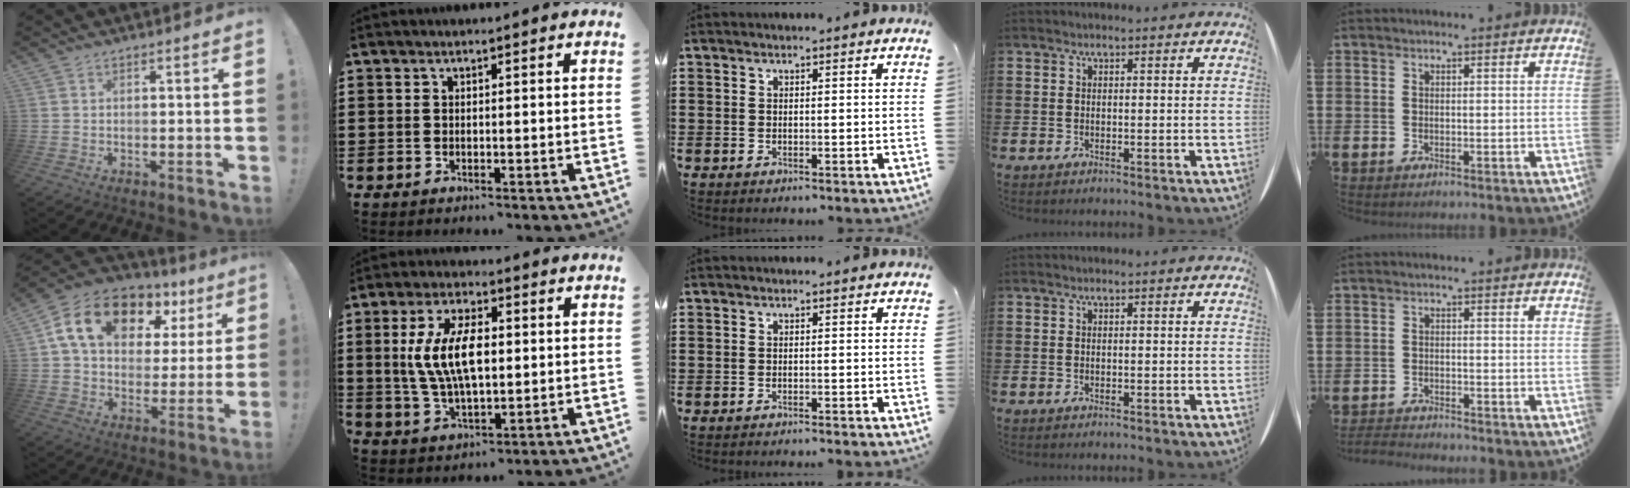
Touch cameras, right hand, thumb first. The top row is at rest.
{"thumb": {"total": 18.2, "force": [8.9, 11.4, 10.9], "torque": [-0.175, -0.030, 0.161]}, "index": {"total": 10.1, "force": [1.0, 4.5, 9.0], "torque": [-0.190, 0.008, 0.013]}, "middle": {"total": 0.7, "force": [-0.7, -0.1, 0.1], "torque": [-0.004, -0.001, -0.014]}, "little": {"total": 1.8, "force": [-1.8, 0.0, 0.0], "torque": [-0.004, 0.001, -0.039]}}